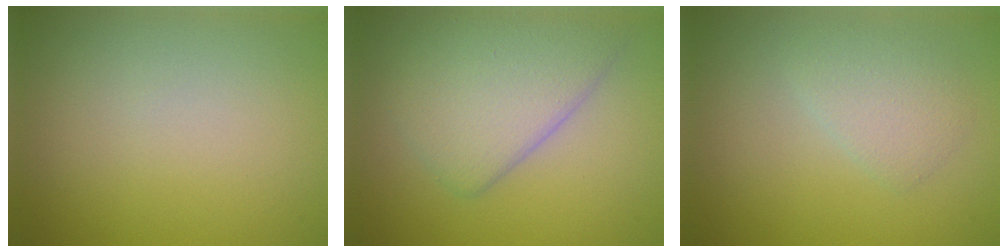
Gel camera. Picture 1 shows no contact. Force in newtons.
{"total": 5.2, "press": 5.2, "slide": 0.5}
{"total": 2.1, "press": 2.1, "slide": 0.1}